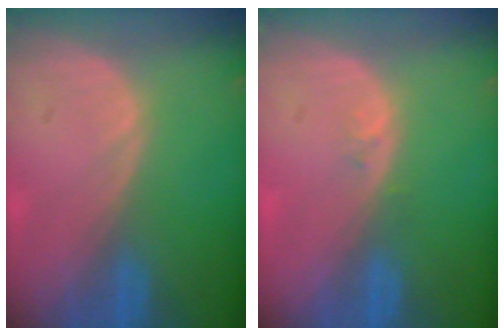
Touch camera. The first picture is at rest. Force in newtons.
{"total": 0.8, "press": 0.6, "slide": 0.5}